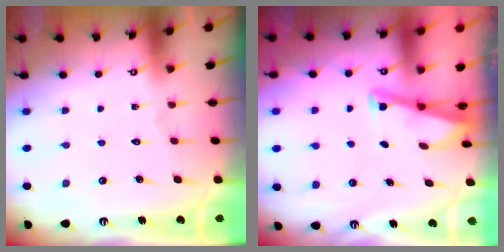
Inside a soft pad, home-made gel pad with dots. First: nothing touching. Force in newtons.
{"total": 3.0, "press": 2.9, "slide": 0.4}